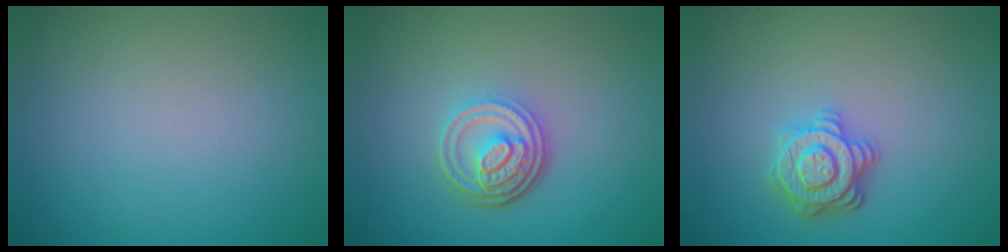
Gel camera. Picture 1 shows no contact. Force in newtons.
{"total": 4.8, "press": 3.4, "slide": 3.3}
{"total": 3.2, "press": 3.0, "slide": 1.1}